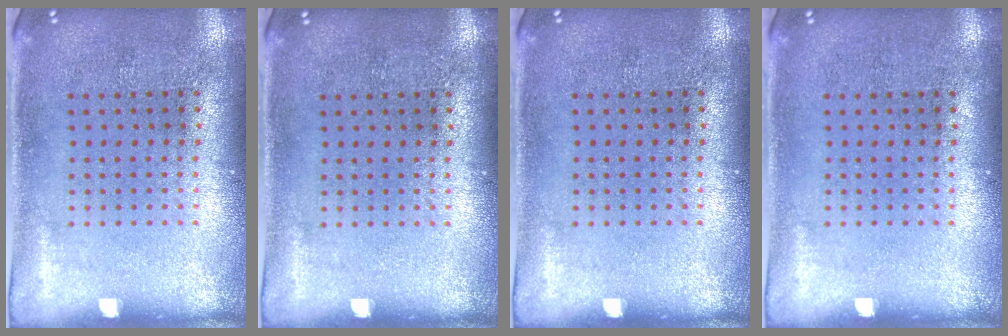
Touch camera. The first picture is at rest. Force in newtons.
{"total": 0.0}
{"total": 0.0}
{"total": 0.0}